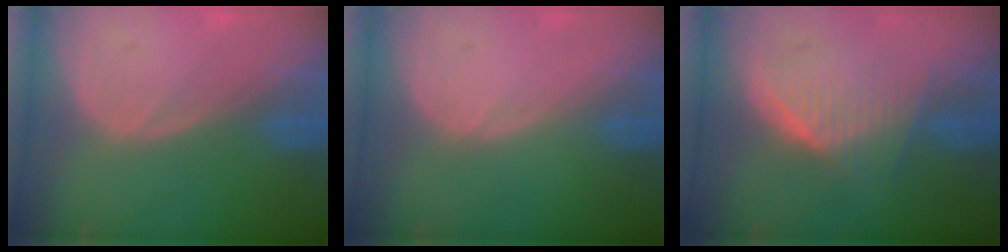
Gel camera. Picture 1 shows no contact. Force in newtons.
{"total": 0.0}
{"total": 6.1, "press": 6.1, "slide": 0.9}